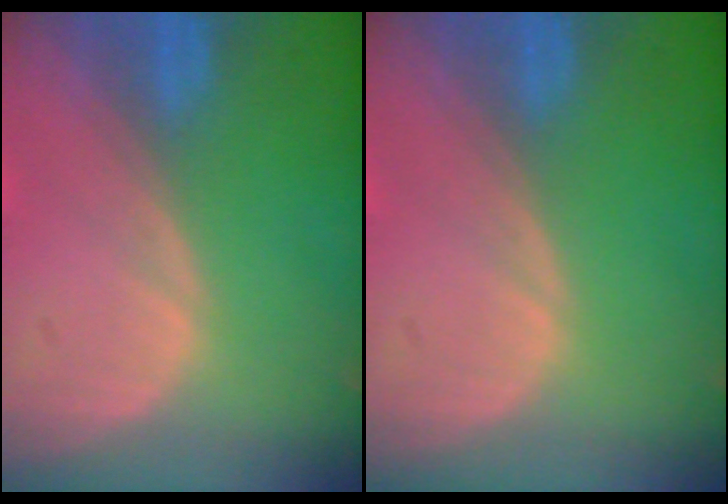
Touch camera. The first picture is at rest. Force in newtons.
{"total": 0.0}